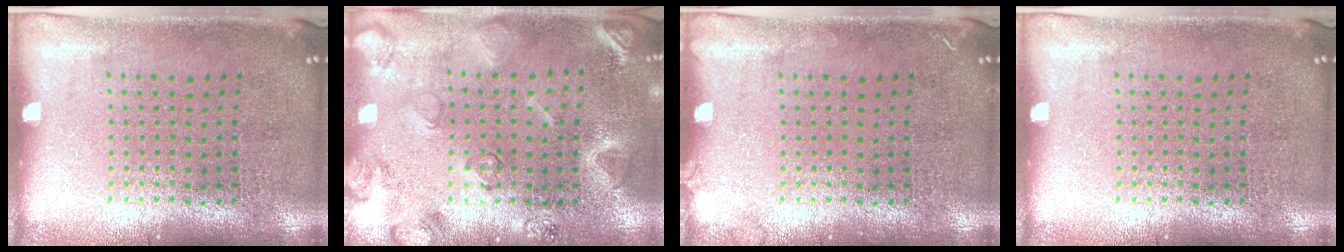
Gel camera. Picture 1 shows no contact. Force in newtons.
{"total": 2.3, "press": 2.3, "slide": 0.1}
{"total": 0.8, "press": 0.7, "slide": 0.2}
{"total": 0.0}